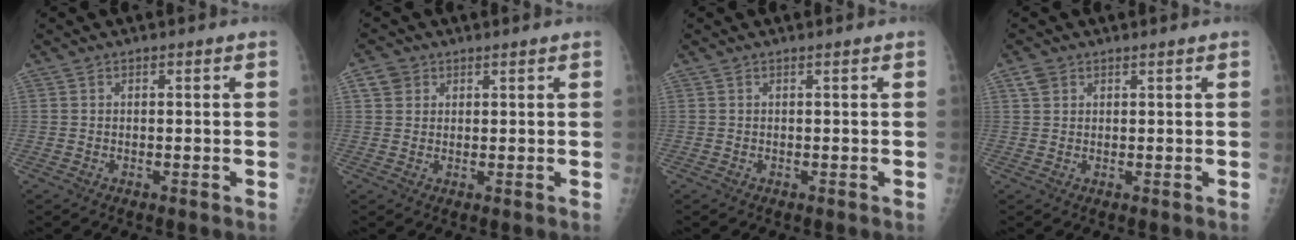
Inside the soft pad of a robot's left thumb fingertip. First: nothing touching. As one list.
[{"total": 2.9, "force": [1.3, 2.5, 0.8], "torque": [0.003, -0.002, 0.021]}, {"total": 0.0}, {"total": 2.2, "force": [1.2, 1.6, 0.8], "torque": [-0.004, 0.003, 0.022]}]